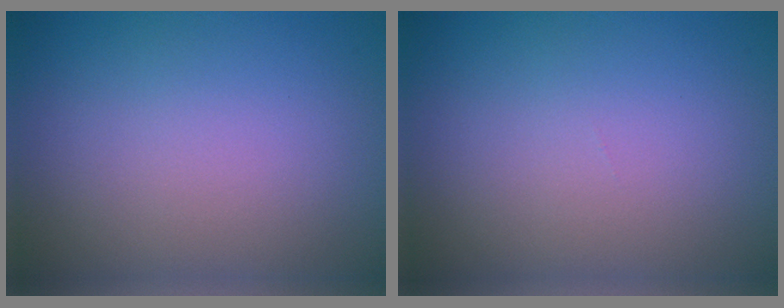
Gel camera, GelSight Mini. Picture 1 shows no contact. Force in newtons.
{"total": 0.0}